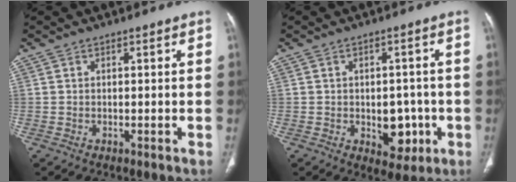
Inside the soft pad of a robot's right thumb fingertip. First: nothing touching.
{"total": 7.2, "force": [-1.7, 4.8, 5.1], "torque": [-0.030, 0.006, -0.012]}